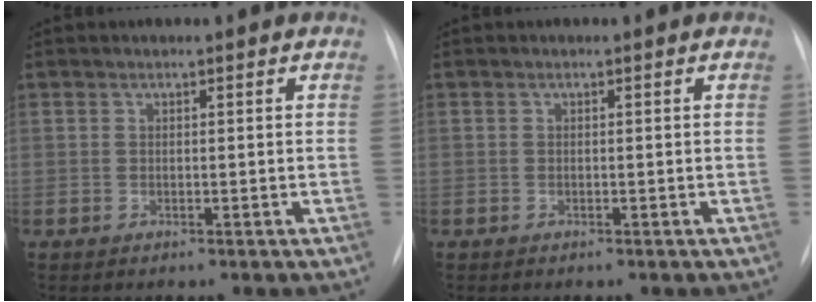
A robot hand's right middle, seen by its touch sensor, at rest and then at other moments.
{"total": 0.0}